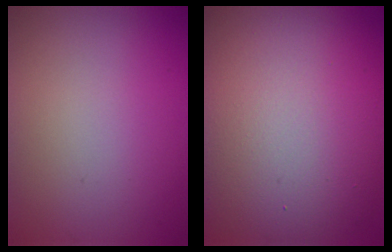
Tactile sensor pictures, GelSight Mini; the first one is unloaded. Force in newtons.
{"total": 14.6, "press": 14.5, "slide": 1.1}